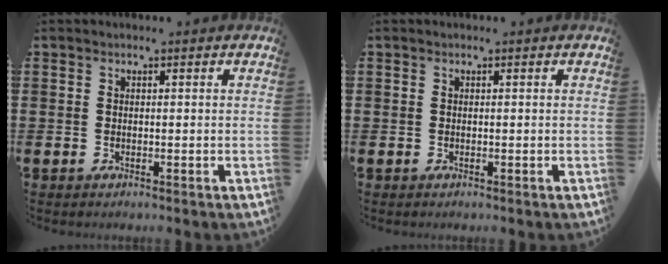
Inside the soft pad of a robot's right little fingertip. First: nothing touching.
{"total": 0.0}